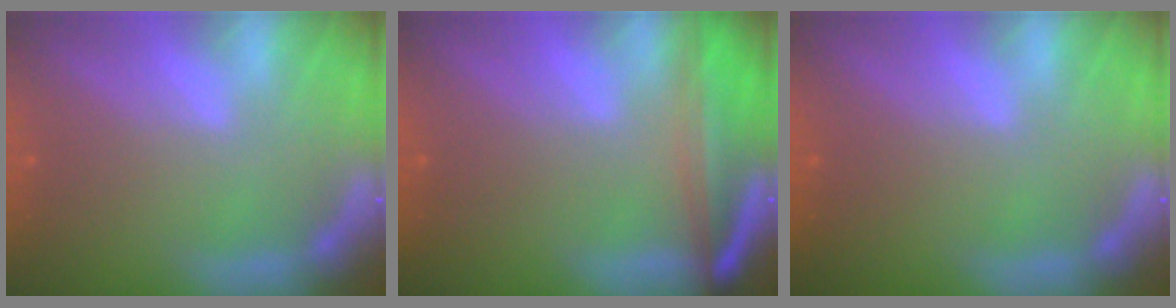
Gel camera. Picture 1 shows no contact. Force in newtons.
{"total": 8.1}
{"total": 0.0}